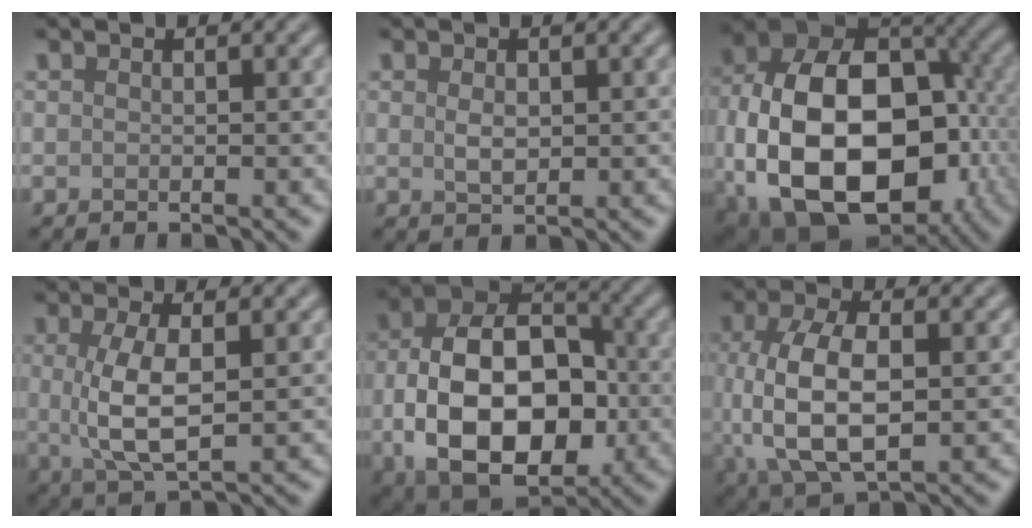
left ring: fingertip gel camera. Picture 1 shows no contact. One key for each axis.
{"total": 1.7, "fx": 0.3, "fy": 1.1, "fz": 1.3, "tx": -0.029, "ty": -0.003, "tz": 0.008}
{"total": 19.0, "fx": -3.3, "fy": 12.7, "fz": 13.8, "tx": -0.245, "ty": -0.027, "tz": -0.035}
{"total": 5.2, "fx": 0.4, "fy": 1.8, "fz": 4.9, "tx": -0.105, "ty": -0.004, "tz": 0.009}
{"total": 14.4, "fx": -2.2, "fy": 9.4, "fz": 10.7, "tx": -0.181, "ty": -0.014, "tz": -0.038}
{"total": 8.9, "fx": -0.4, "fy": 4.6, "fz": 7.6, "tx": -0.164, "ty": -0.005, "tz": -0.004}